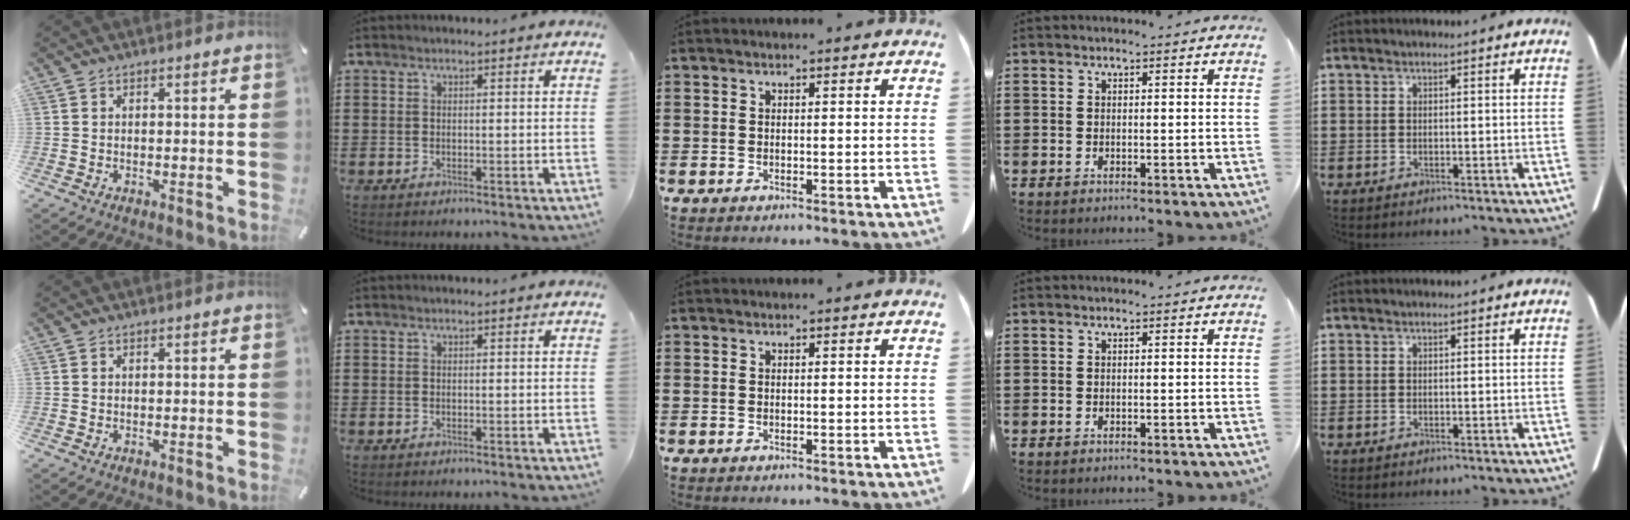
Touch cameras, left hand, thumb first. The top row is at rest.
{}